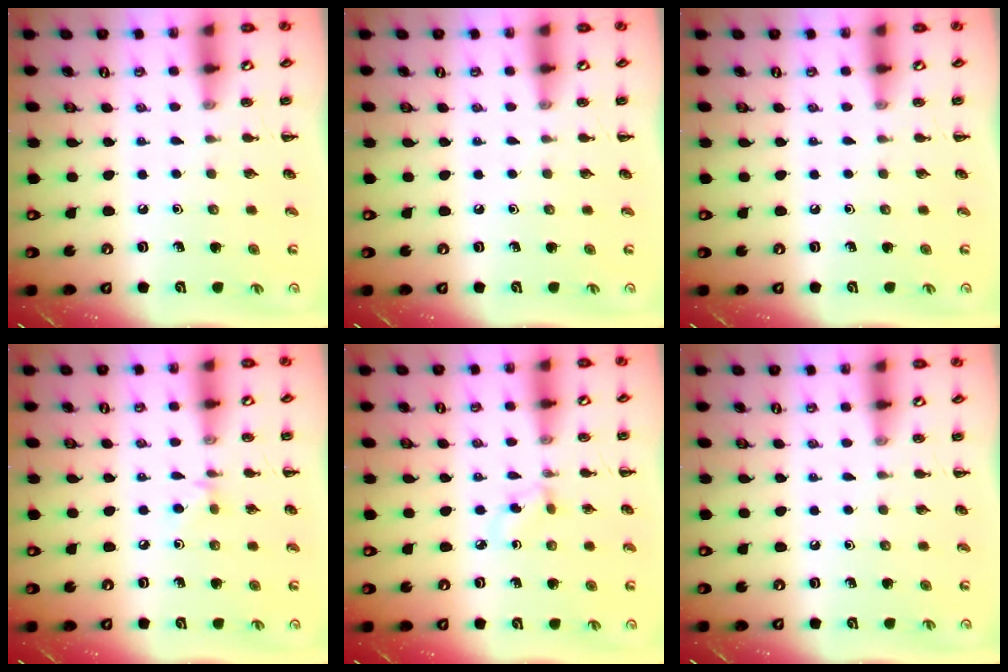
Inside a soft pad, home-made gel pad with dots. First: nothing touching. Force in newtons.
{"total": 0.0}
{"total": 0.0}
{"total": 4.0, "press": 3.7, "slide": 1.4}
{"total": 2.9, "press": 2.6, "slide": 1.2}
{"total": 0.0}